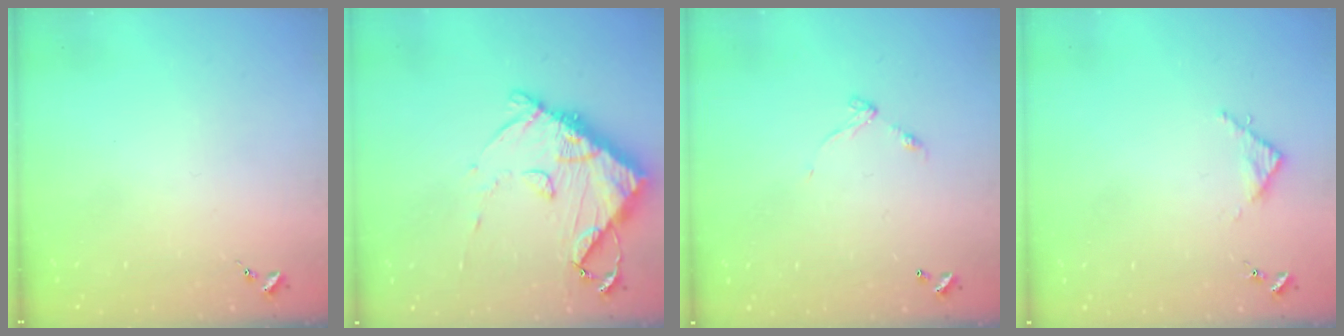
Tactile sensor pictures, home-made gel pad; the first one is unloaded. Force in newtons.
{"total": 13.5, "press": 13.4, "slide": 1.5}
{"total": 5.6, "press": 5.6, "slide": 0.5}
{"total": 3.1, "press": 3.1, "slide": 0.4}